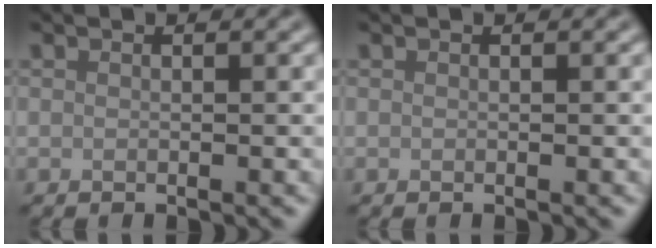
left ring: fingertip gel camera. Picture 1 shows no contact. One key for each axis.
{"total": 0.0}